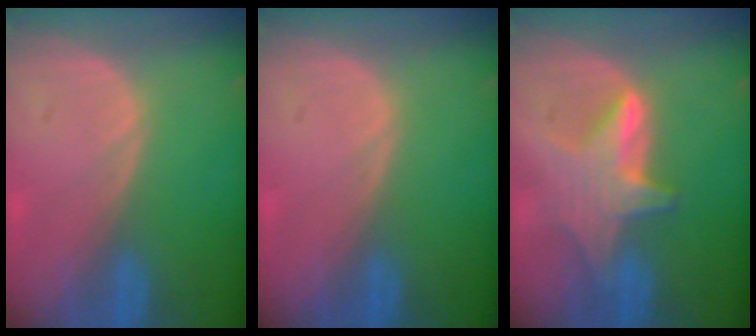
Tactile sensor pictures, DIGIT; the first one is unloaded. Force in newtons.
{"total": 0.0}
{"total": 6.2, "press": 6.2, "slide": 0.6}